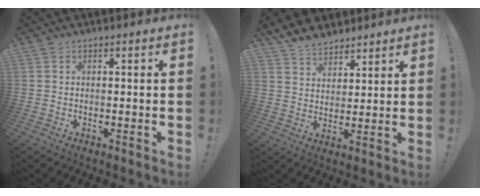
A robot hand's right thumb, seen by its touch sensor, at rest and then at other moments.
{"total": 7.8, "force": [6.8, 3.8, 1.0], "torque": [-0.032, -0.048, 0.134]}